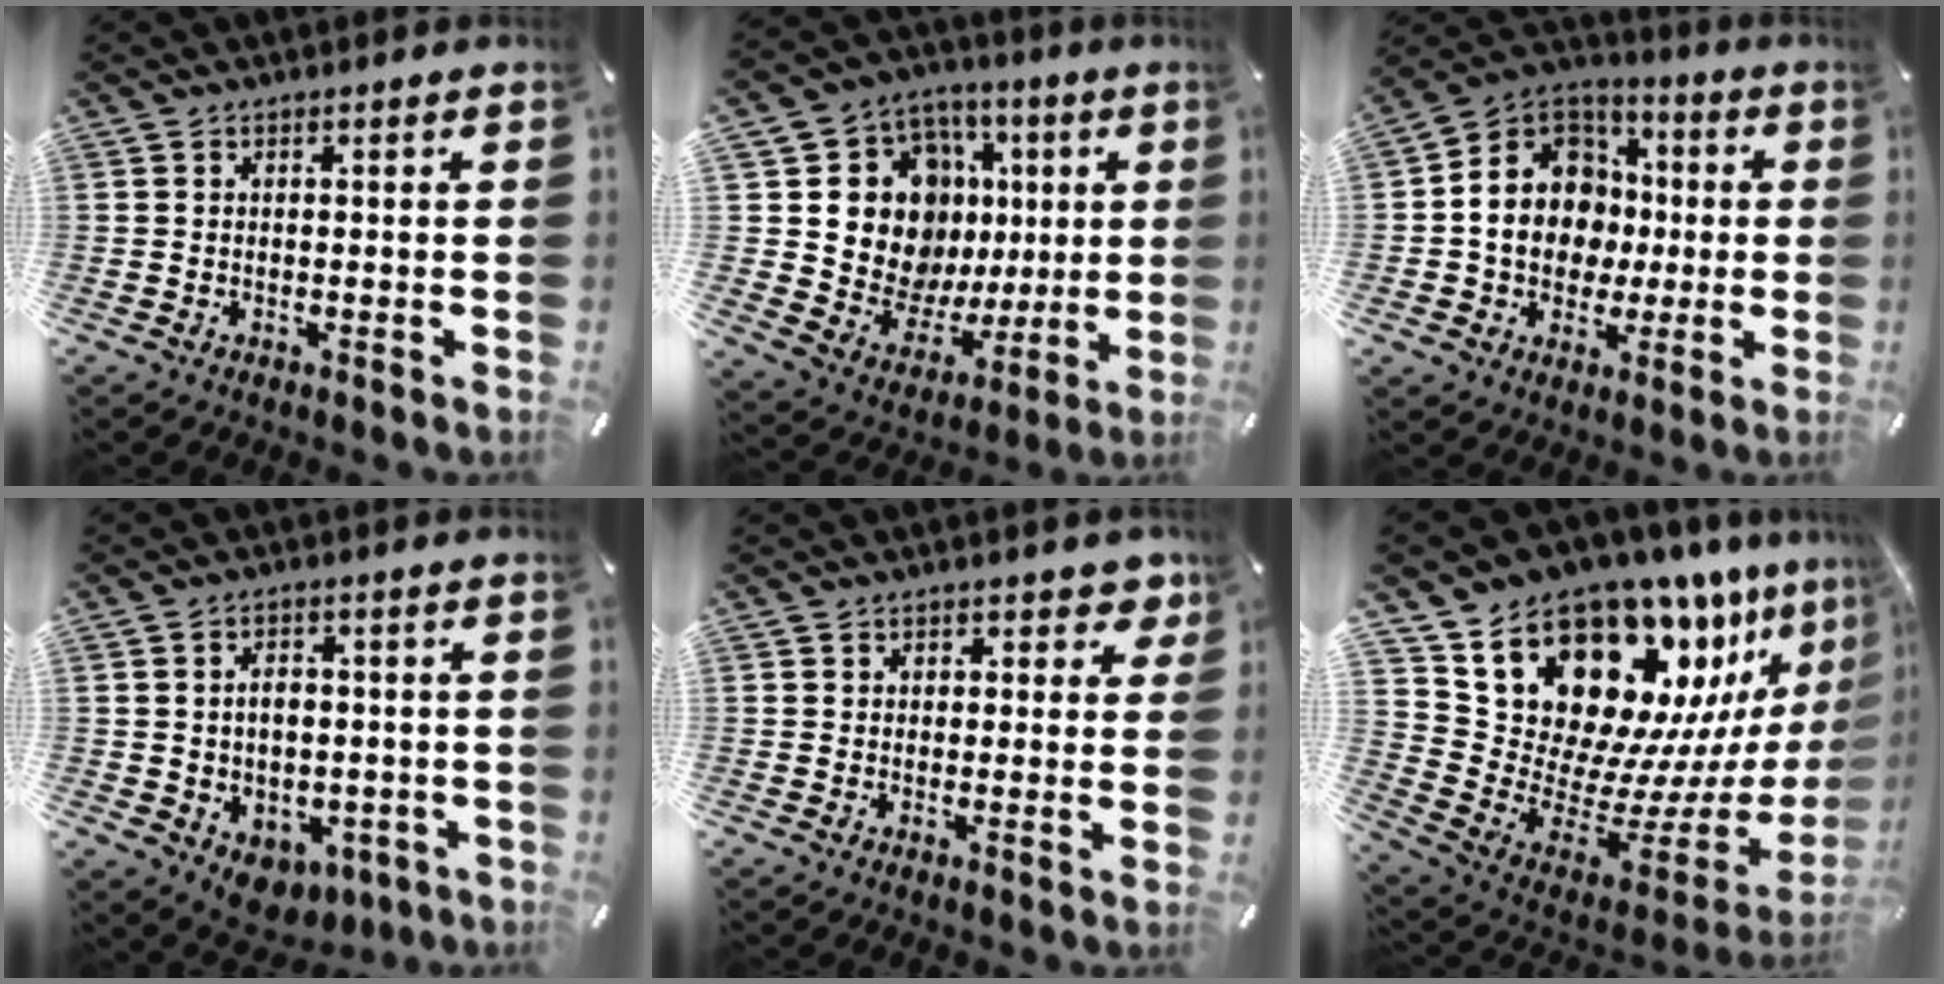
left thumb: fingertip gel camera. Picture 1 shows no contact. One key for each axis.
{"total": 16.9, "fx": 4.4, "fy": 14.3, "fz": 7.9, "tx": -0.149, "ty": -0.035, "tz": 0.103}
{"total": 14.6, "fx": -1.3, "fy": 13.0, "fz": 6.5, "tx": -0.145, "ty": 0.011, "tz": -0.019}
{"total": 6.2, "fx": -0.4, "fy": 5.4, "fz": 3.1, "tx": -0.054, "ty": 0.008, "tz": -0.006}
{"total": 4.0, "fx": 1.9, "fy": 3.1, "fz": 1.7, "tx": 0.002, "ty": -0.005, "tz": 0.027}
{"total": 21.7, "fx": 16.1, "fy": 11.7, "fz": 8.8, "tx": -0.097, "ty": -0.167, "tz": 0.315}